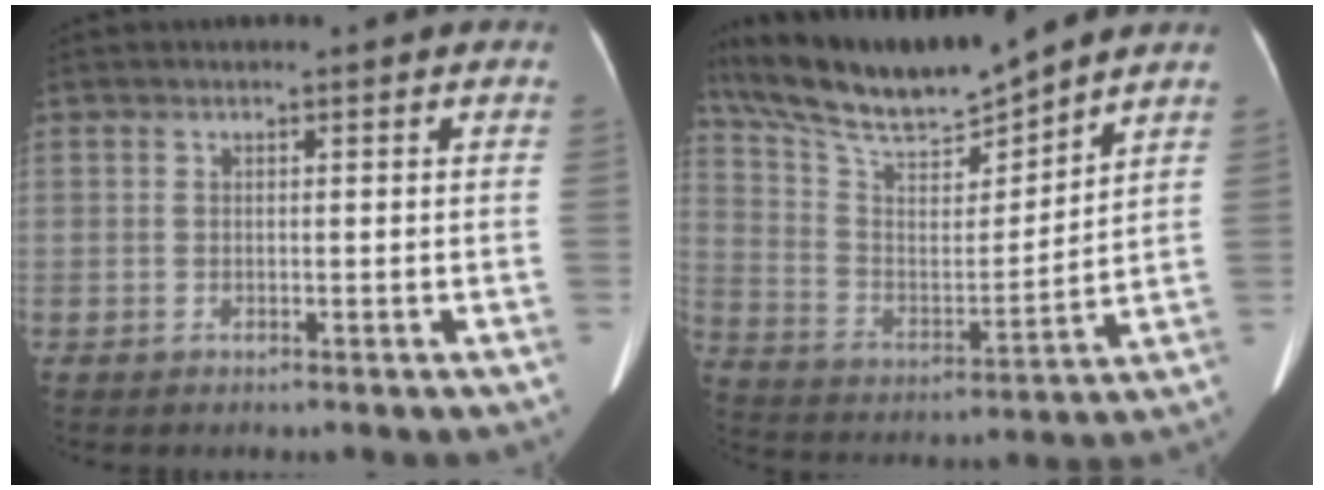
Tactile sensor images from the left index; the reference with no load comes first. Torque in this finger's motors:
{"motor_torque": [0.97, -1.17, 0.31, 0.13]}